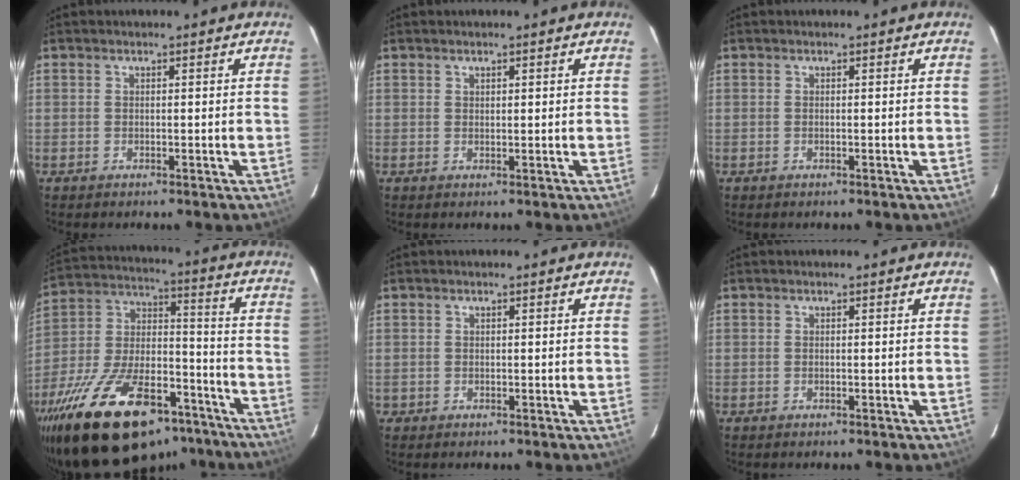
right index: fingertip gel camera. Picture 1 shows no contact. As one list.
[{"total": 0.7, "force": [0.6, 0.3, 0.3], "torque": [-0.004, 0.002, 0.010]}, {"total": 0.0}, {"total": 29.6, "force": [-20.0, 13.0, 17.5], "torque": [-0.331, 0.000, -0.306]}, {"total": 1.2, "force": [-0.2, 1.2, 0.0], "torque": [0.001, 0.003, 0.000]}, {"total": 0.0}]